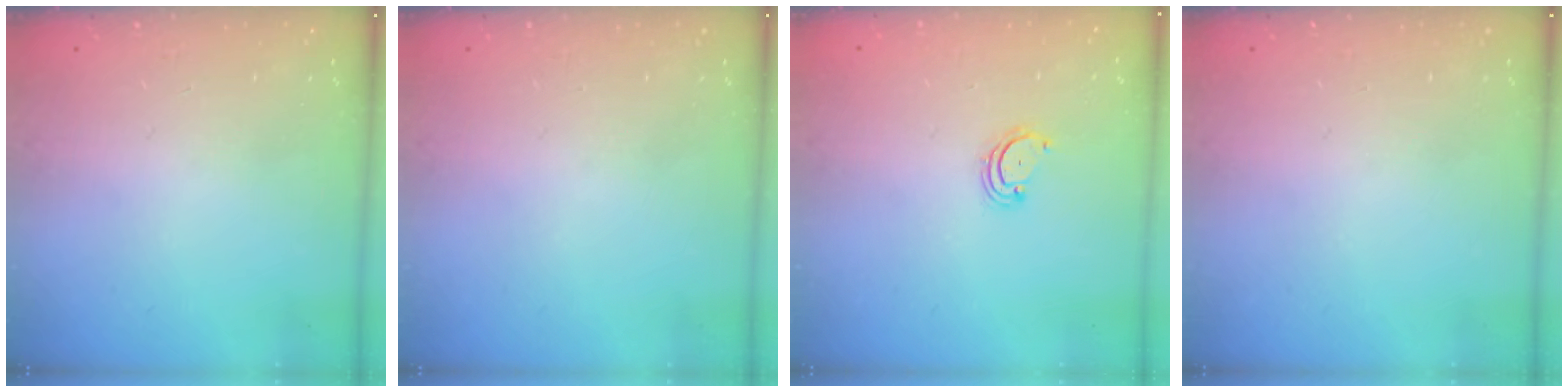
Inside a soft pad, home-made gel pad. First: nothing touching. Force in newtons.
{"total": 0.0}
{"total": 2.9, "press": 2.9, "slide": 0.3}
{"total": 0.0}